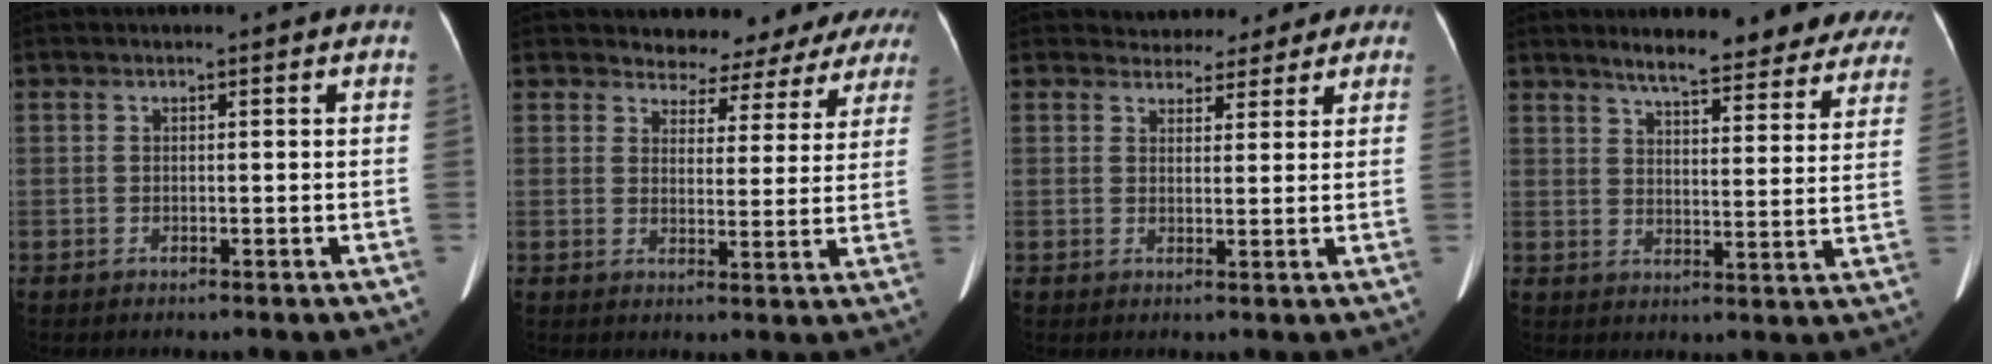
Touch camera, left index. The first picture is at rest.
{"total": 11.3, "force": [10.6, 3.7, 1.0], "torque": [0.020, -0.028, 0.091]}
{"total": 7.8, "force": [6.5, 4.1, 1.1], "torque": [0.008, 0.001, 0.066]}
{"total": 20.0, "force": [17.5, 3.8, 8.8], "torque": [-0.096, -0.039, 0.202]}